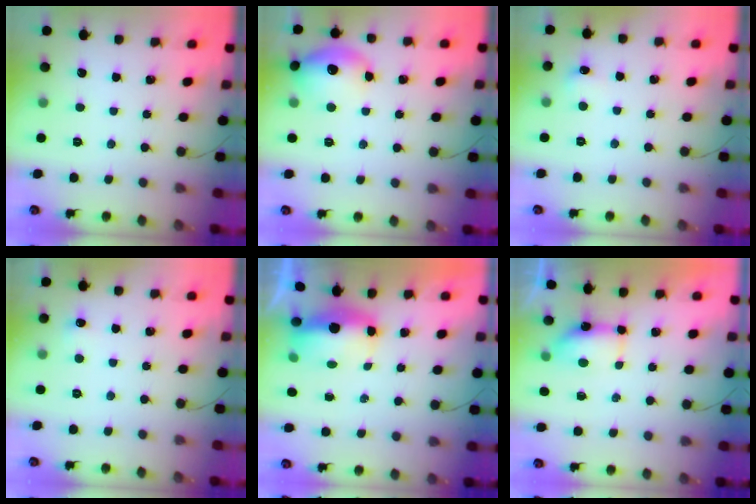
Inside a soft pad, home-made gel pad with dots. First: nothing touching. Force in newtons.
{"total": 12.5, "press": 12.4, "slide": 1.4}
{"total": 4.4, "press": 4.2, "slide": 1.2}
{"total": 3.8, "press": 3.6, "slide": 1.1}
{"total": 7.1, "press": 6.5, "slide": 2.7}
{"total": 5.5, "press": 5.5, "slide": 0.4}